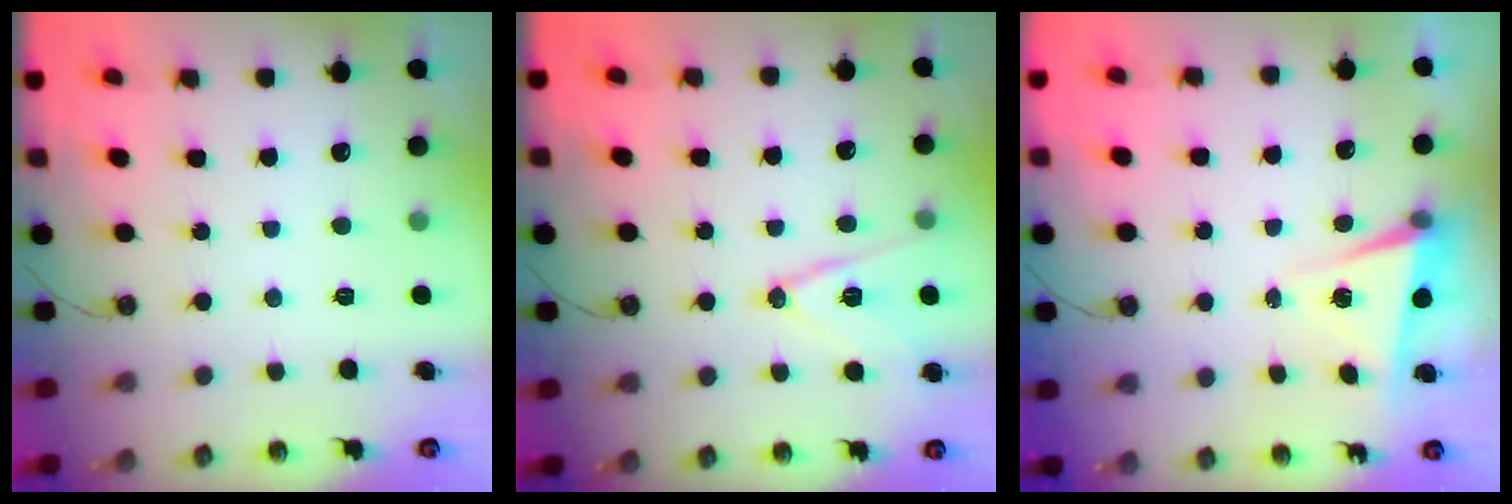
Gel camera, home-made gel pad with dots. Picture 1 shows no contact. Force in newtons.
{"total": 11.9, "press": 11.5, "slide": 3.2}
{"total": 4.6, "press": 4.3, "slide": 1.7}